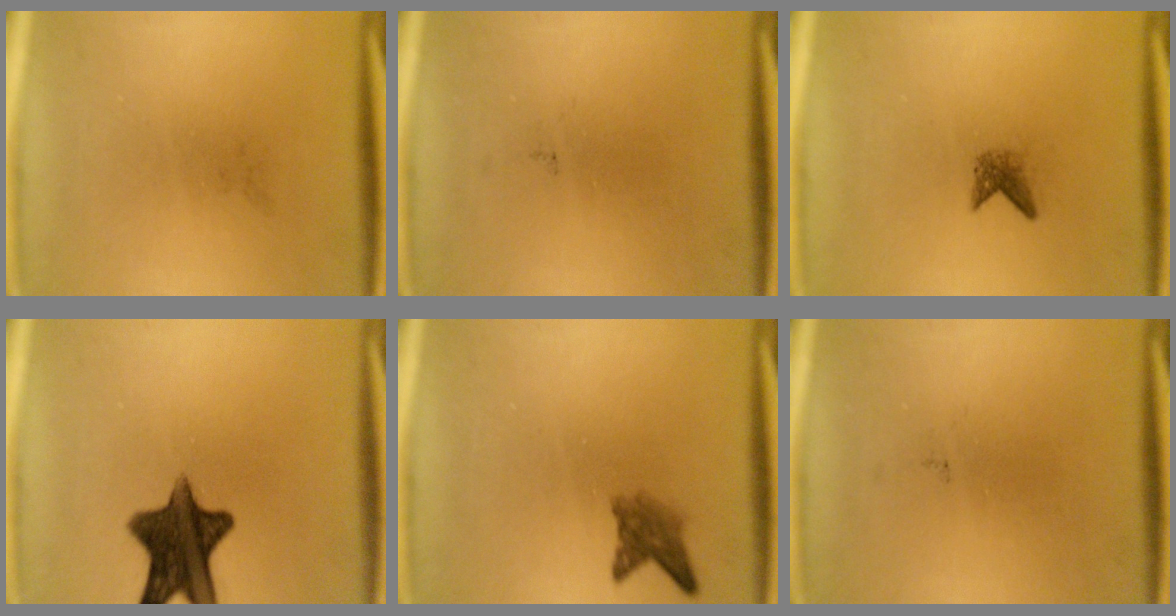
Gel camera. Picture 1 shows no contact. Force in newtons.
{"total": 0.0}
{"total": 1.6}
{"total": 11.7}
{"total": 2.9}
{"total": 0.0}